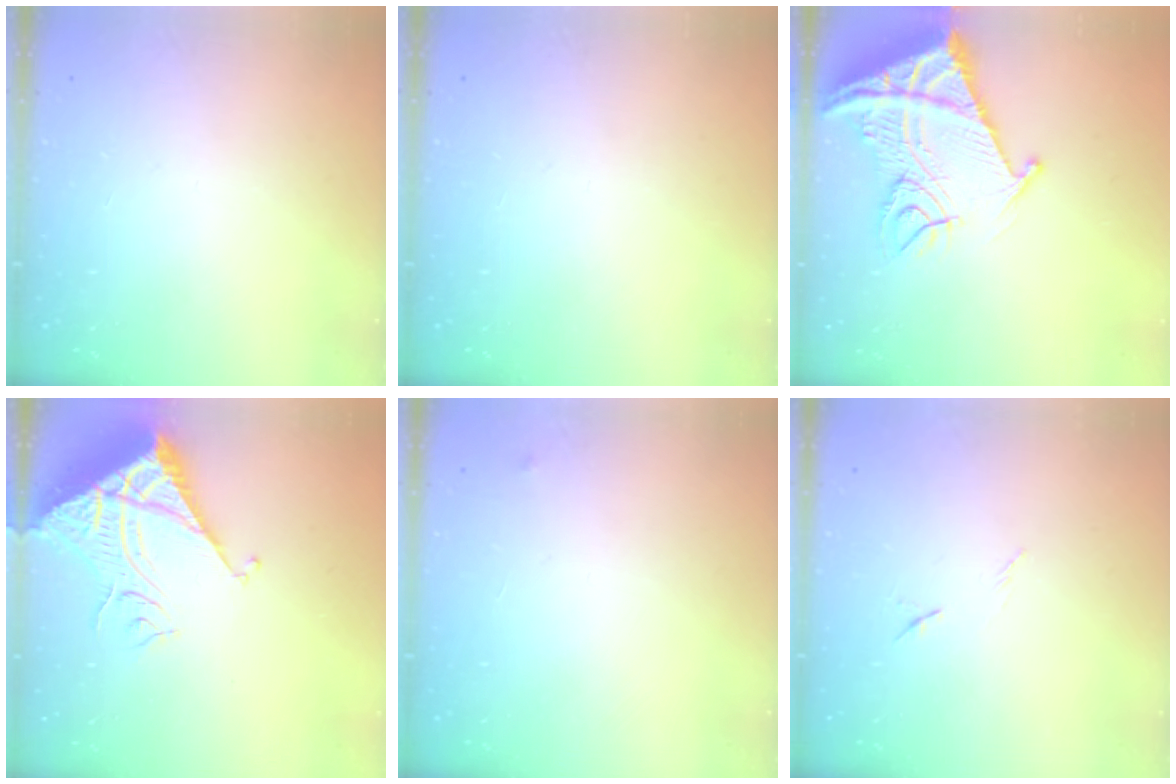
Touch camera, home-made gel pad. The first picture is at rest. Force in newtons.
{"total": 0.0}
{"total": 19.6, "press": 19.5, "slide": 2.1}
{"total": 11.1, "press": 11.1, "slide": 1.0}
{"total": 2.5, "press": 2.4, "slide": 0.4}
{"total": 6.2, "press": 6.1, "slide": 0.9}